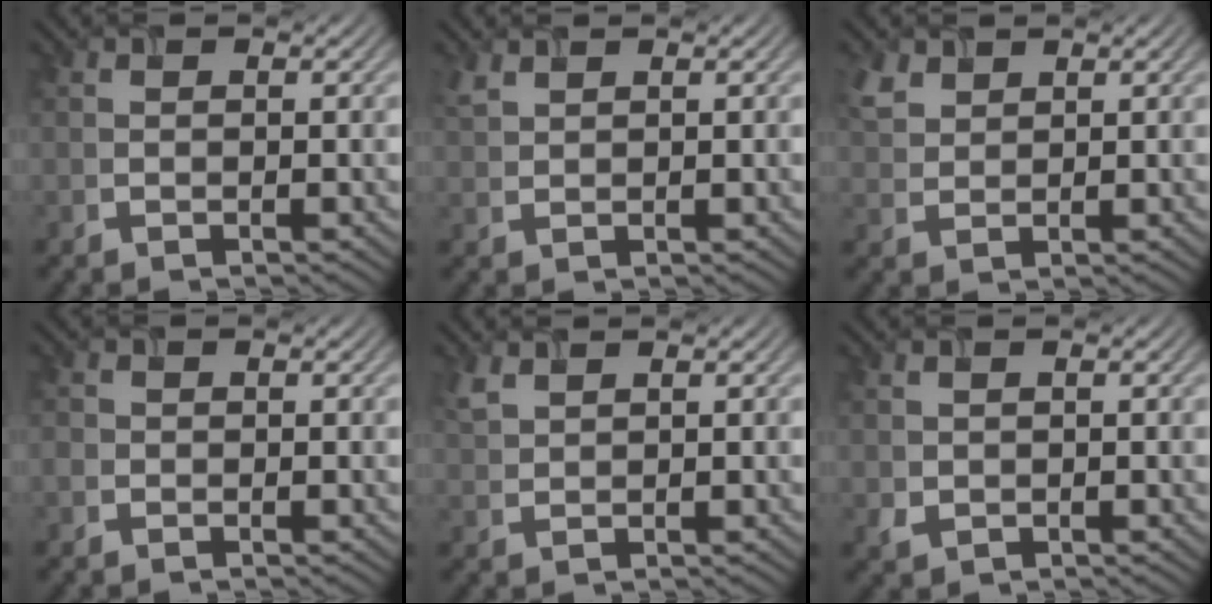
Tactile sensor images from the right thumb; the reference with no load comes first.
{"total": 1.7, "force": [1.3, 0.6, 0.8], "torque": [-0.028, 0.004, 0.035]}
{"total": 3.2, "force": [2.2, 1.8, 1.4], "torque": [-0.041, 0.006, 0.050]}
{"total": 1.1, "force": [-0.4, 1.0, 0.3], "torque": [-0.006, -0.006, -0.013]}
{"total": 2.0, "force": [1.5, 0.8, 1.0], "torque": [-0.034, 0.003, 0.040]}
{"total": 1.3, "force": [0.3, 1.1, 0.6], "torque": [-0.017, -0.003, 0.010]}